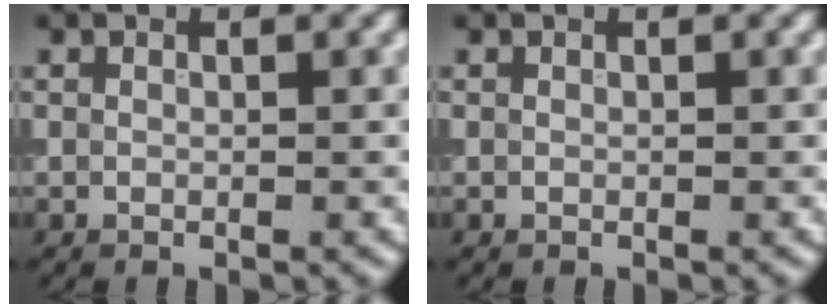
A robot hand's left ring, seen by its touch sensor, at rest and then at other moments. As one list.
[{"total": 0.0}]